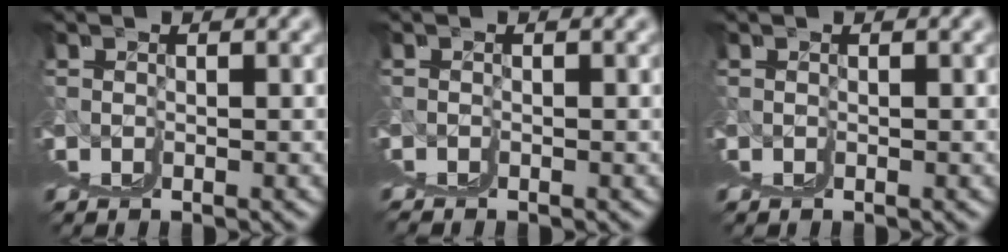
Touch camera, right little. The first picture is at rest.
{"total": 0.9, "force": [0.4, -0.1, 0.8], "torque": [-0.010, 0.004, 0.008]}
{"total": 0.0}